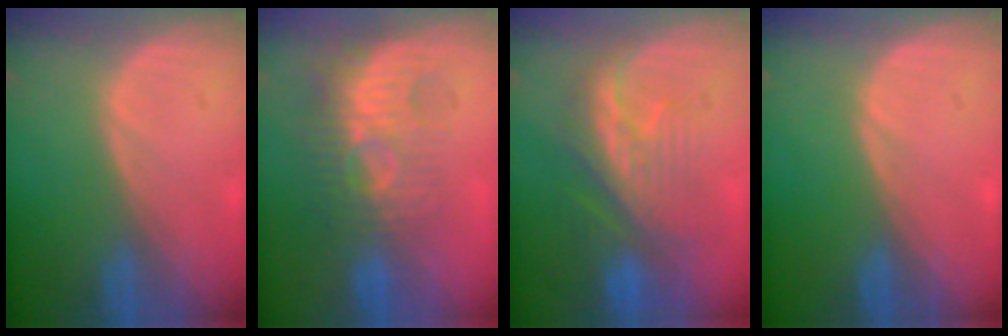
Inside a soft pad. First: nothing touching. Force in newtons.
{"total": 9.9, "press": 8.5, "slide": 5.1}
{"total": 9.0, "press": 8.5, "slide": 3.0}
{"total": 0.0}